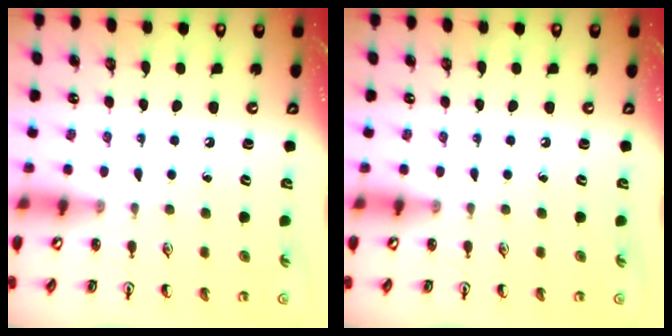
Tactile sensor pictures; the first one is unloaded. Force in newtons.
{"total": 0.0}